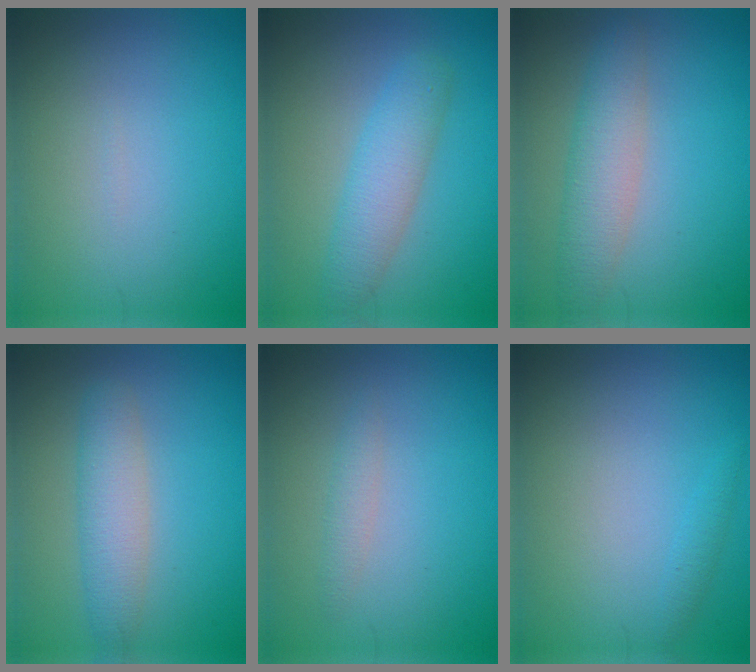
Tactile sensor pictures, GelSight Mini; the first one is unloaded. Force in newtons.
{"total": 3.7, "press": 3.7, "slide": 0.1}
{"total": 4.0, "press": 4.0, "slide": 0.1}
{"total": 3.5, "press": 3.5, "slide": 0.1}
{"total": 1.2, "press": 1.2, "slide": 0.0}
{"total": 0.8, "press": 0.8, "slide": 0.2}